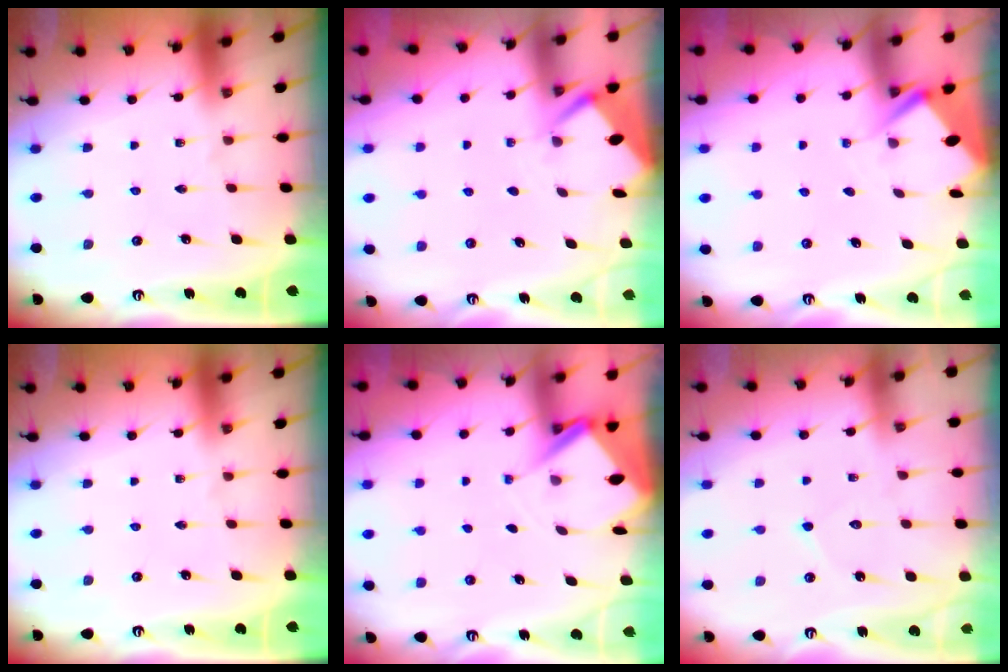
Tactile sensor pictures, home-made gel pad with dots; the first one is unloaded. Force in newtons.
{"total": 2.6, "press": 2.6, "slide": 0.3}
{"total": 2.9, "press": 2.9, "slide": 0.3}
{"total": 0.0}
{"total": 4.7, "press": 4.7, "slide": 0.3}
{"total": 6.4, "press": 6.4, "slide": 0.4}